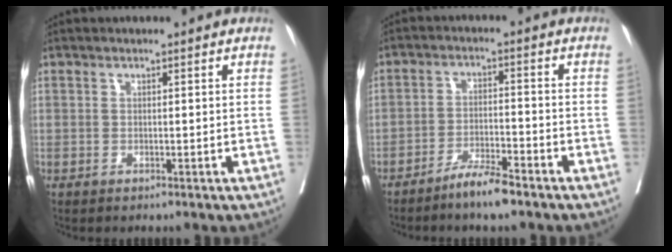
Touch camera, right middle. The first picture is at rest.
{"total": 5.0, "force": [-4.1, 0.4, 2.9], "torque": [-0.052, -0.006, -0.078]}